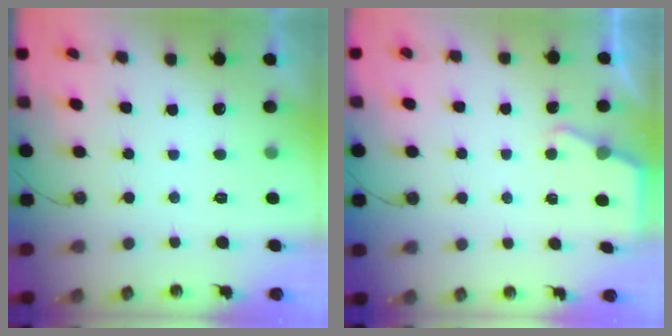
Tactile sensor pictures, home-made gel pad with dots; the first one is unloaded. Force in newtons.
{"total": 2.7, "press": 2.7, "slide": 0.2}